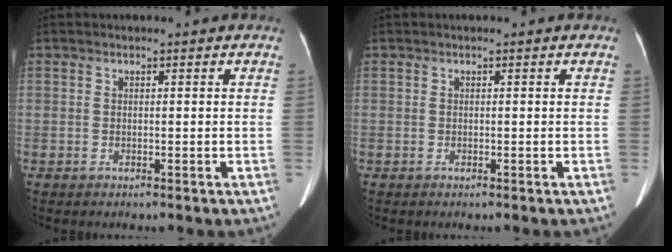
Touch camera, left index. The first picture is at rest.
{"total": 0.0}